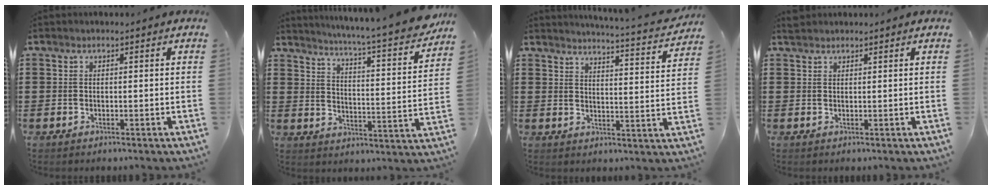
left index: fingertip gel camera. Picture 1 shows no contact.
{"total": 5.8, "force": [5.0, -0.8, 2.8], "torque": [-0.061, -0.050, 0.073]}
{"total": 3.9, "force": [3.7, -0.4, 1.1], "torque": [-0.031, -0.034, 0.057]}
{"total": 1.1, "force": [1.0, 0.4, 0.1], "torque": [-0.005, 0.002, 0.020]}